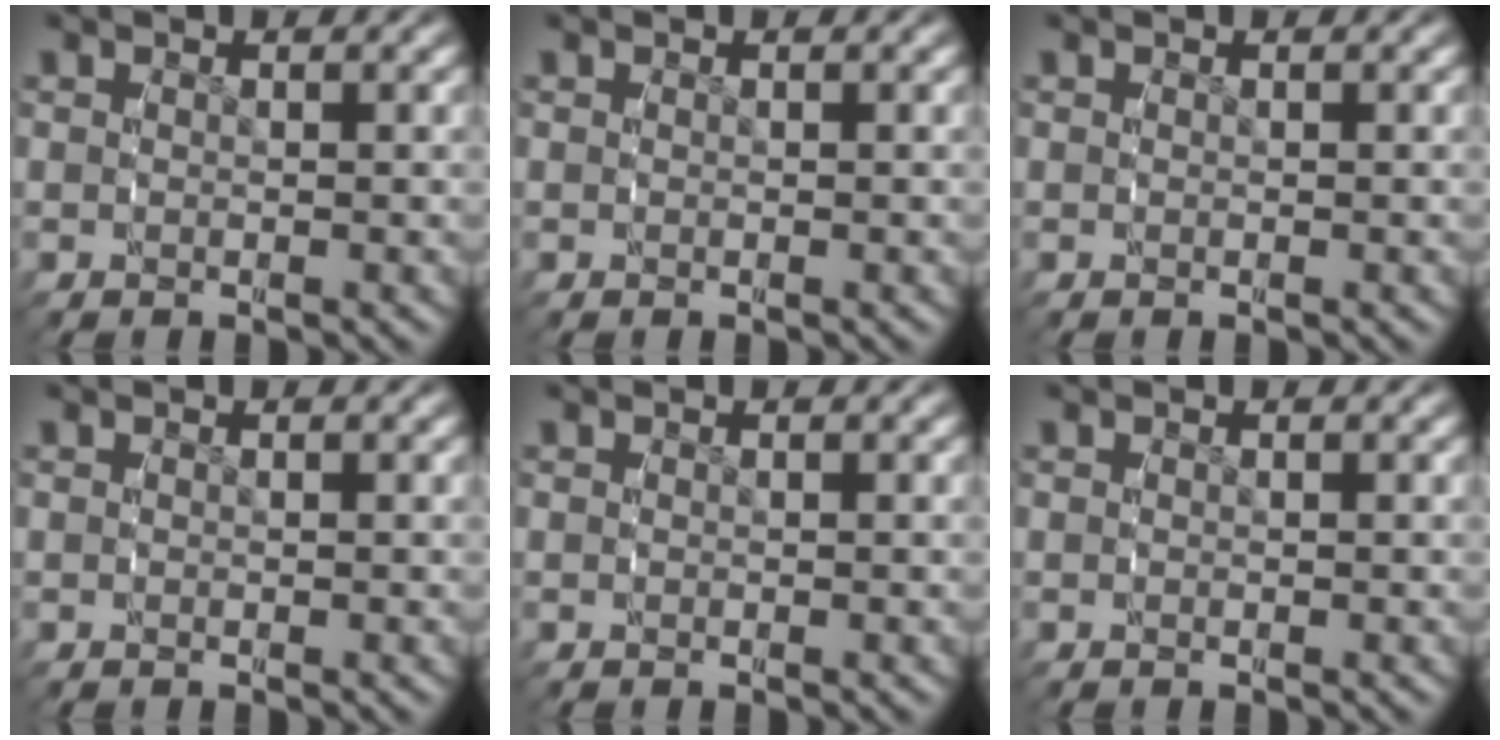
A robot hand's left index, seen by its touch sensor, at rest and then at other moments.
{"total": 0.0}
{"total": 0.0}
{"total": 0.0}
{"total": 0.0}
{"total": 0.0}